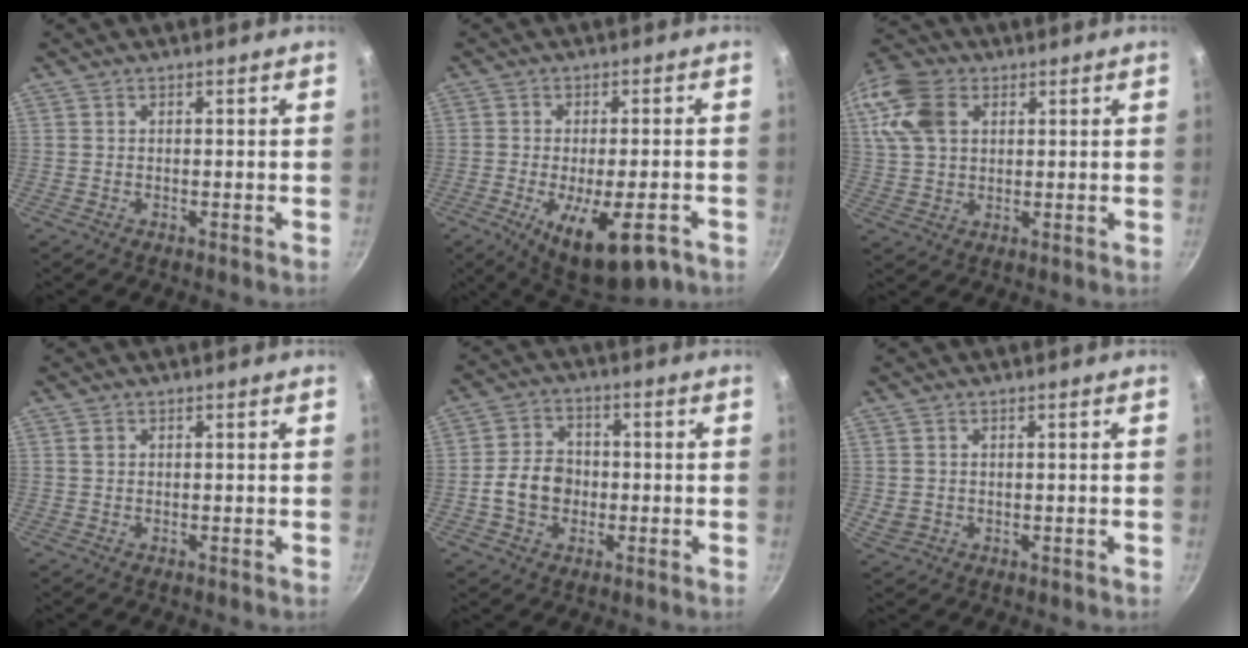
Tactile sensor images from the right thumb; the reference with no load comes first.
{"total": 13.5, "force": [-6.4, 4.7, 10.9], "torque": [-0.144, 0.003, -0.089]}
{"total": 15.0, "force": [5.2, 10.6, 9.2], "torque": [-0.202, 0.017, 0.092]}
{"total": 0.7, "force": [0.3, 0.5, 0.3], "torque": [-0.006, -0.001, 0.005]}
{"total": 8.0, "force": [-1.3, 6.4, 4.5], "torque": [-0.056, 0.018, -0.031]}
{"total": 2.3, "force": [0.2, 1.9, 1.2], "torque": [-0.021, -0.001, 0.012]}